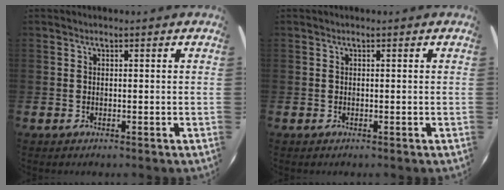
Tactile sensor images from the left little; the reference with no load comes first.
{"total": 0.0}